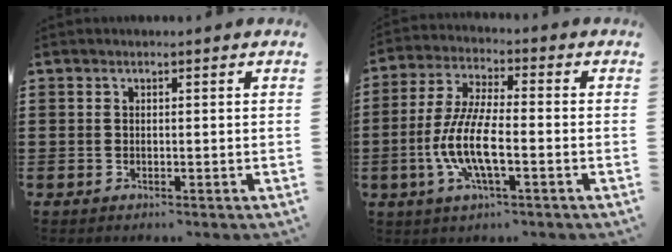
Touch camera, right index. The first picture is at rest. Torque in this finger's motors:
{"motor_torque": [2.14, 0.00, 1.05, 0.21]}